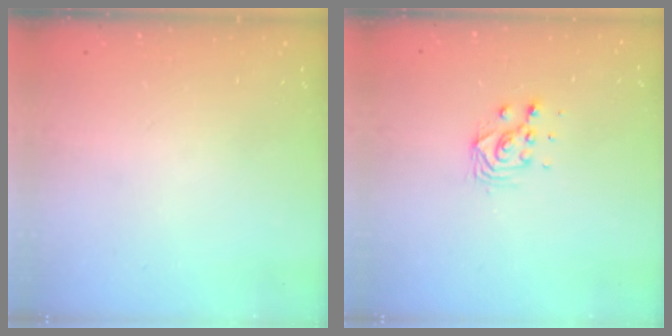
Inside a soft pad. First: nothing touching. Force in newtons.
{"total": 6.2, "press": 6.2, "slide": 0.2}